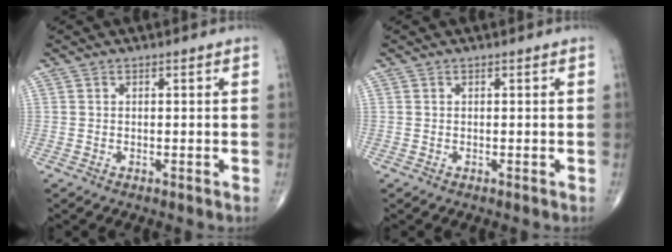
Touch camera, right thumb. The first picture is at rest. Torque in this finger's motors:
{"motor_torque": [-0.03, -0.03, 0.02, -0.02, 0.00]}